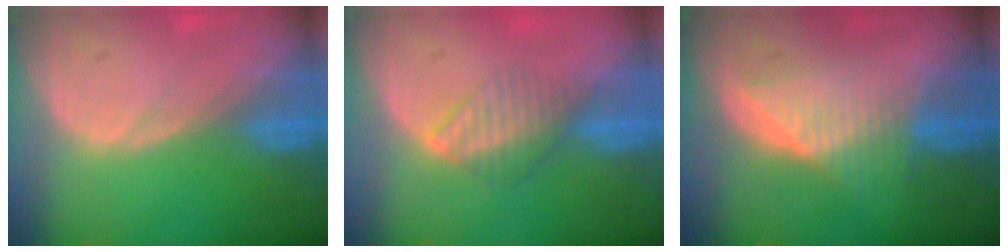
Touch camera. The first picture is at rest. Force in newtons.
{"total": 4.1, "press": 4.1, "slide": 0.8}
{"total": 6.5, "press": 6.4, "slide": 1.1}